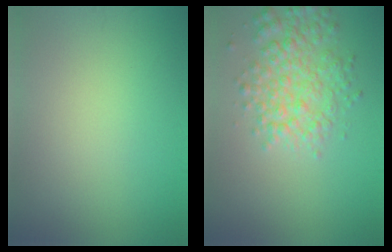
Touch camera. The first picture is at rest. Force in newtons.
{"total": 4.5, "press": 4.5, "slide": 0.2}